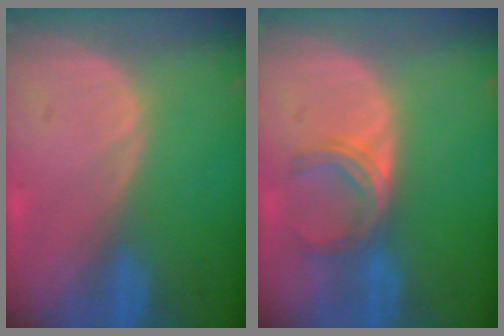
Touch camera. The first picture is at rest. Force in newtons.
{"total": 5.1, "press": 4.5, "slide": 2.4}